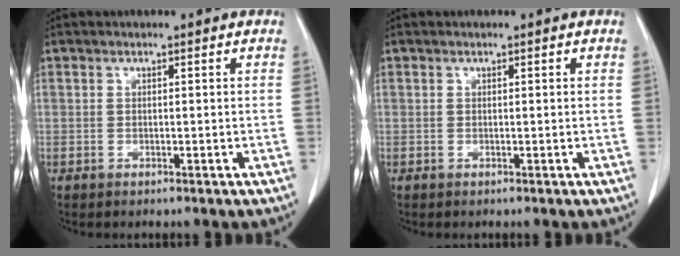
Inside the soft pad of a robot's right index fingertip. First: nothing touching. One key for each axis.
{"total": 0.0}